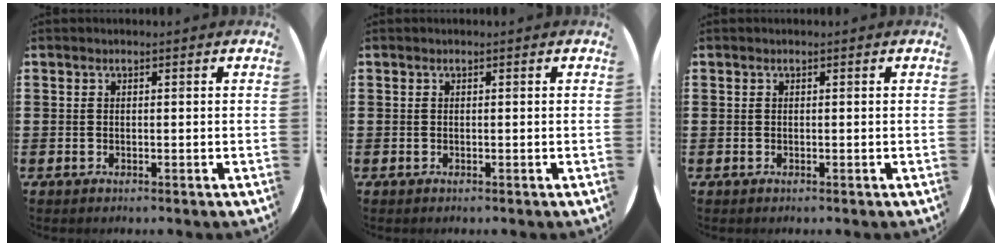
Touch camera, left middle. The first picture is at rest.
{"total": 0.0}
{"total": 0.0}